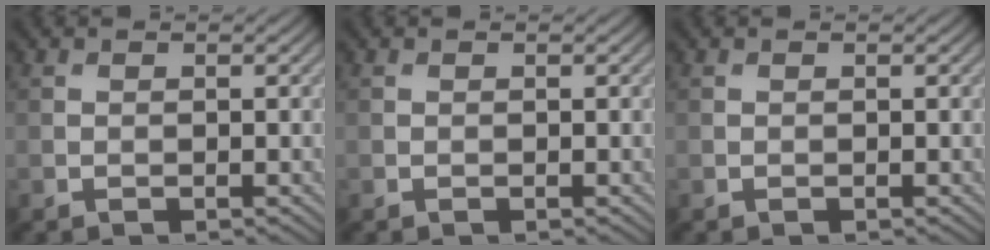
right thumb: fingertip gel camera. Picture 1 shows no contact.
{"total": 0.0}
{"total": 0.0}